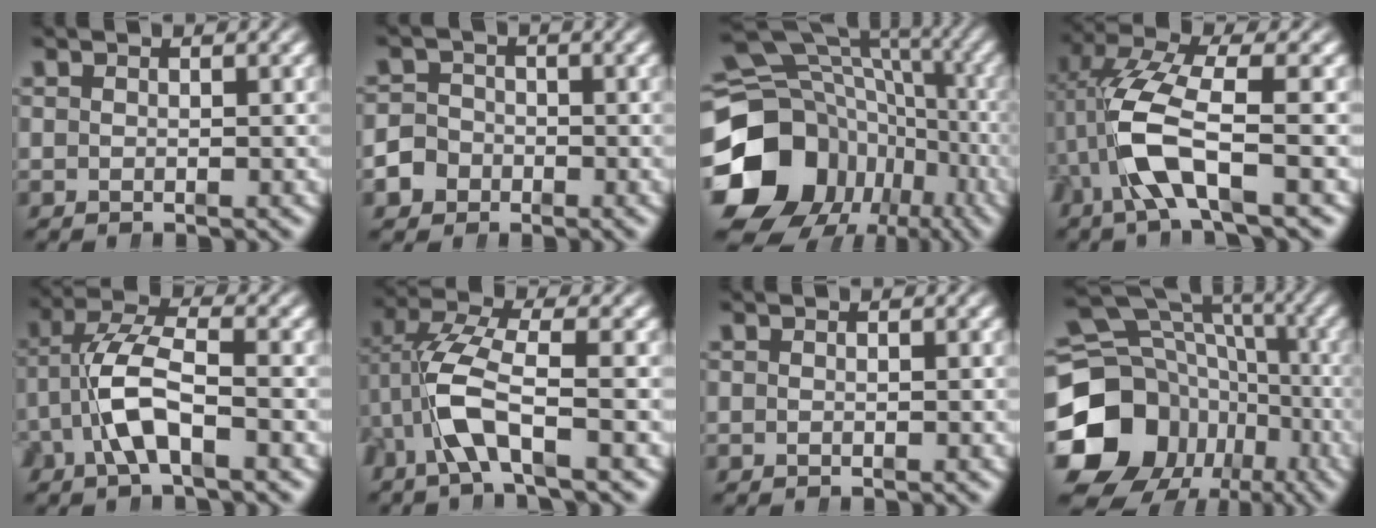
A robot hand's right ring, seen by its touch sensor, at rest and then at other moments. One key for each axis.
{"total": 4.2, "fx": -1.7, "fy": 3.8, "fz": 0.9, "tx": -0.025, "ty": -0.016, "tz": -0.030}
{"total": 20.8, "fx": -4.4, "fy": 16.9, "fz": 11.3, "tx": -0.201, "ty": -0.062, "tz": -0.057}
{"total": 6.2, "fx": -0.1, "fy": 2.7, "fz": 5.6, "tx": -0.148, "ty": -0.012, "tz": 0.002}
{"total": 5.6, "fx": -0.6, "fy": 3.1, "fz": 4.7, "tx": -0.113, "ty": -0.010, "tz": -0.007}
{"total": 5.3, "fx": -0.3, "fy": 2.5, "fz": 4.6, "tx": -0.123, "ty": -0.011, "tz": -0.003}
{"total": 0.0}
{"total": 18.2, "fx": -3.8, "fy": 15.1, "fz": 9.4, "tx": -0.174, "ty": -0.054, "tz": -0.052}